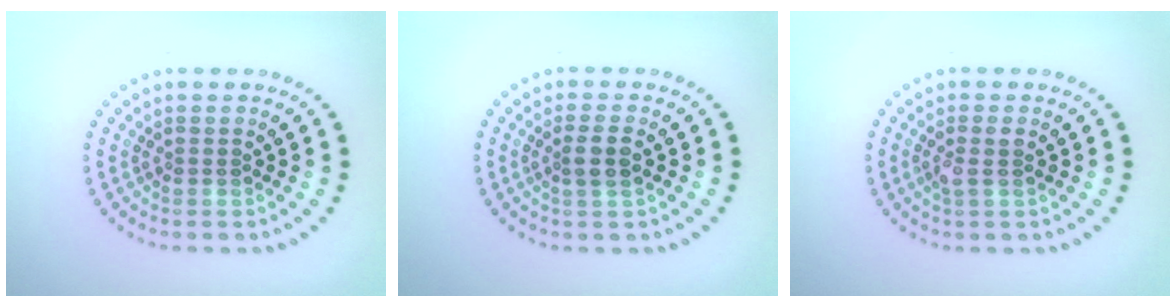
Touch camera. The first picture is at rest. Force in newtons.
{"total": 1.9, "press": 1.7, "slide": 0.9}
{"total": 1.7, "press": 1.6, "slide": 0.5}